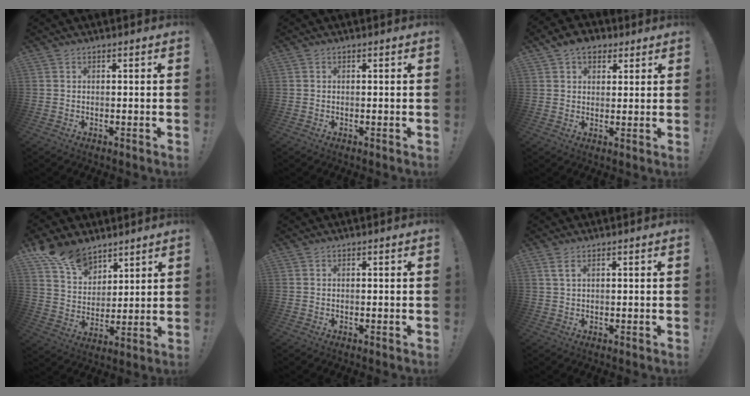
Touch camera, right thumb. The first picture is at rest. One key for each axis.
{"total": 0.0}
{"total": 7.0, "fx": 4.1, "fy": 4.8, "fz": 3.1, "tx": -0.045, "ty": -0.010, "tz": 0.076}
{"total": 13.3, "fx": 9.7, "fy": 7.9, "fz": 4.3, "tx": -0.085, "ty": -0.059, "tz": 0.189}
{"total": 0.0}
{"total": 2.7, "fx": 1.4, "fy": 1.0, "fz": 2.1, "tx": -0.044, "ty": 0.002, "tz": 0.026}